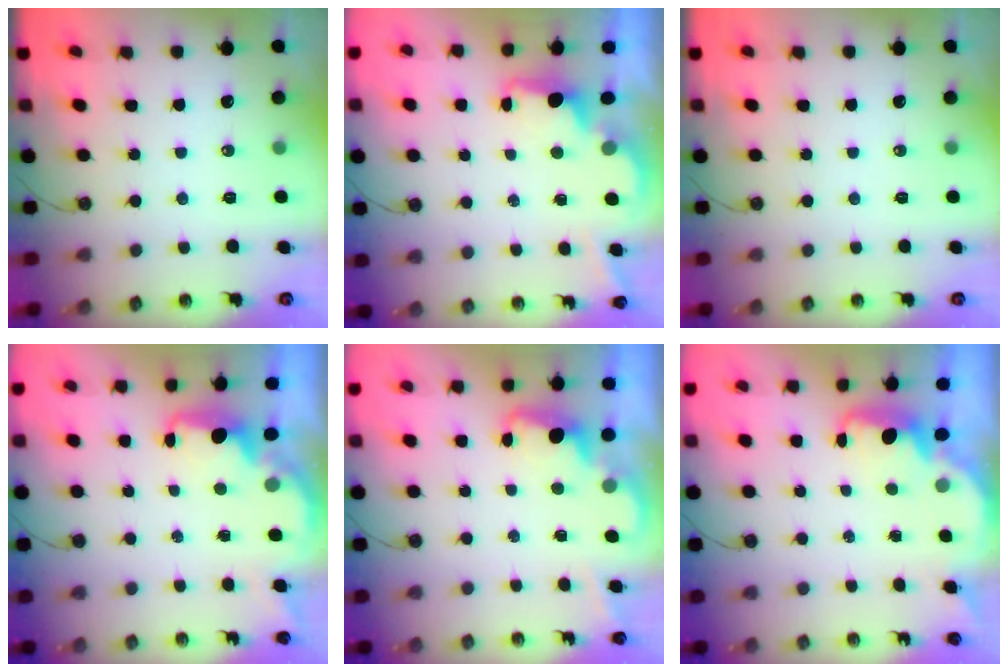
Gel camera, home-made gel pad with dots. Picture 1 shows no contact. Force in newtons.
{"total": 2.1, "press": 1.9, "slide": 0.8}
{"total": 0.0}
{"total": 2.1, "press": 2.0, "slide": 0.8}
{"total": 1.9, "press": 1.9, "slide": 0.6}
{"total": 2.3, "press": 2.2, "slide": 0.6}